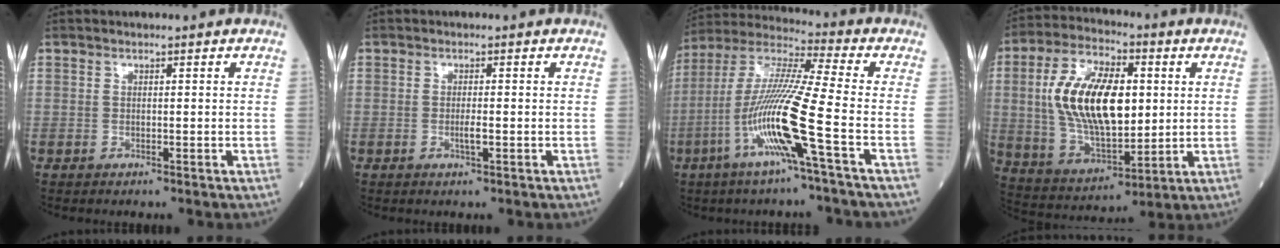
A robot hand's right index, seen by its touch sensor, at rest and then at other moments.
{"total": 1.5, "force": [-0.5, 0.1, 1.4], "torque": [-0.032, -0.002, -0.009]}
{"total": 15.0, "force": [-5.5, -1.1, 13.9], "torque": [-0.293, -0.008, -0.114]}
{"total": 17.2, "force": [2.3, 7.5, 15.3], "torque": [-0.303, 0.013, 0.046]}